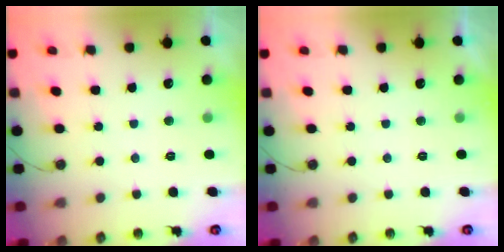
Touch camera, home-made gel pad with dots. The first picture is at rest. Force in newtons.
{"total": 0.0}